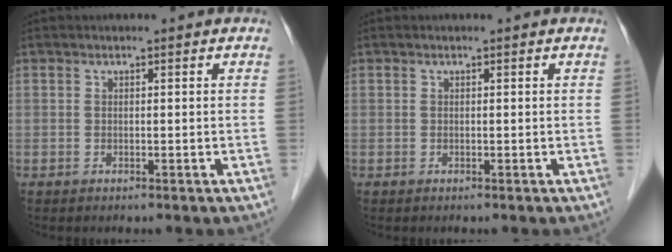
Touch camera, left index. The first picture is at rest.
{"total": 0.0}